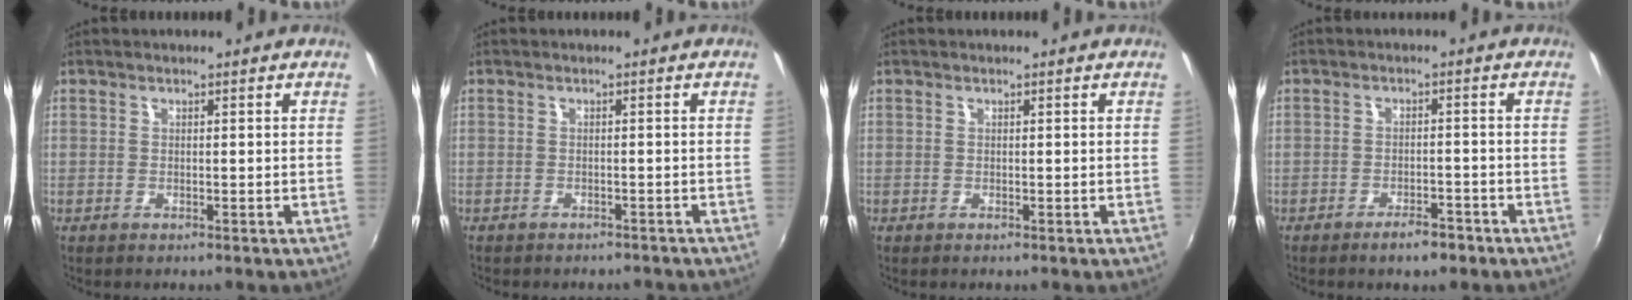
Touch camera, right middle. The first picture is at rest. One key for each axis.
{"total": 4.3, "fx": -3.9, "fy": 1.3, "fz": 1.3, "tx": -0.029, "ty": -0.010, "tz": -0.047}
{"total": 0.0}
{"total": 3.9, "fx": -3.0, "fy": 1.3, "fz": 2.2, "tx": -0.045, "ty": 0.002, "tz": -0.040}